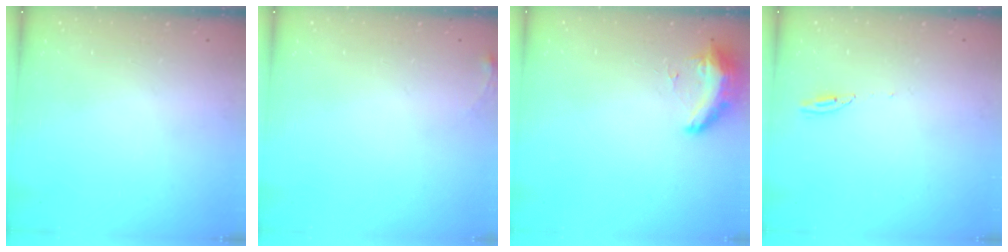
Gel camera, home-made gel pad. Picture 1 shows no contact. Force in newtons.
{"total": 4.9, "press": 4.5, "slide": 1.7}
{"total": 8.6, "press": 8.5, "slide": 1.2}
{"total": 3.7, "press": 3.7, "slide": 0.2}